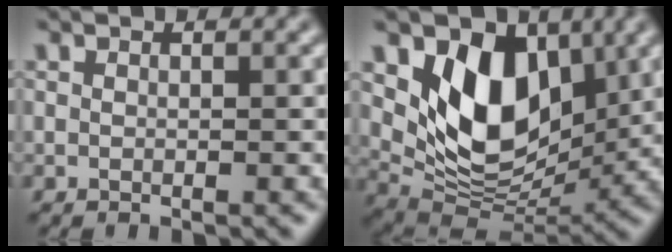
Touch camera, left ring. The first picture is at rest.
{"total": 8.8, "force": [2.9, 5.8, 6.0], "torque": [-0.105, -0.018, 0.052]}